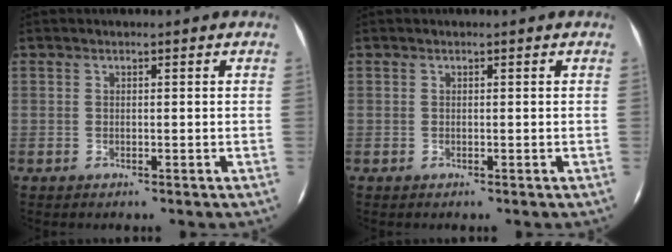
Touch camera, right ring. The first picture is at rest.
{"total": 0.0}